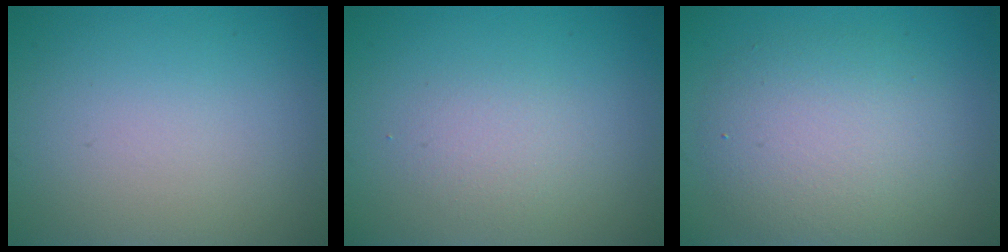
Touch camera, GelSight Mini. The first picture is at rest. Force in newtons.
{"total": 1.6, "press": 1.6, "slide": 0.1}
{"total": 5.1, "press": 5.1, "slide": 0.5}